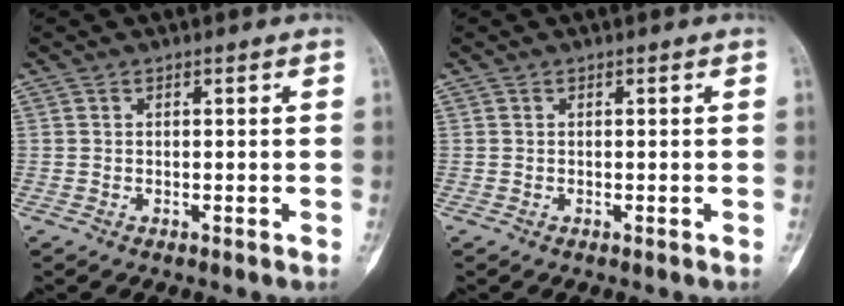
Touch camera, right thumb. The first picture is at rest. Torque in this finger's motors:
{"motor_torque": [0.05, 0.05, 0.11, -0.11, 0.00]}